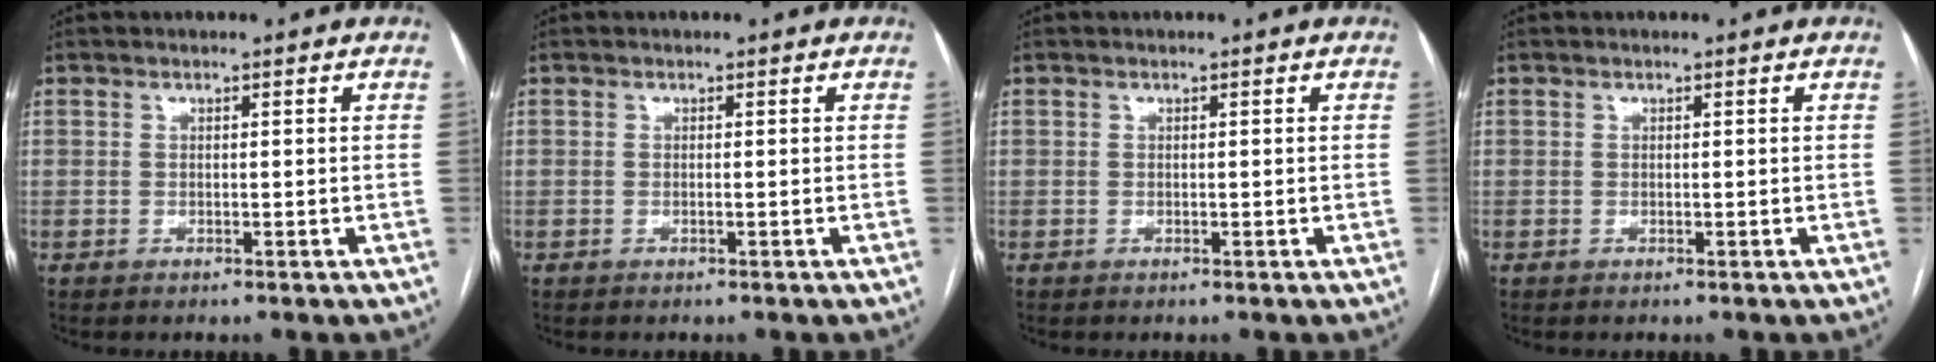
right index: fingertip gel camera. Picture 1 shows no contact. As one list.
[{"total": 0.0}, {"total": 0.0}, {"total": 0.0}]